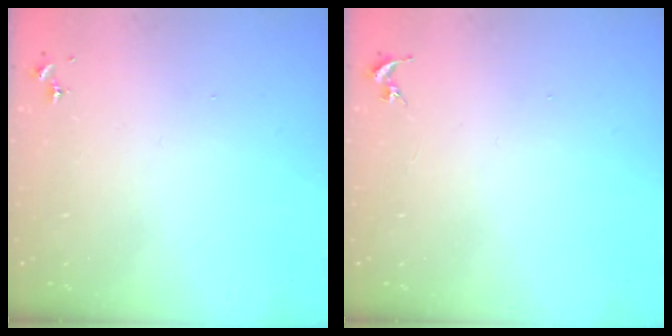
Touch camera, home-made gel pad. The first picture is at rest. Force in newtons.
{"total": 0.0}